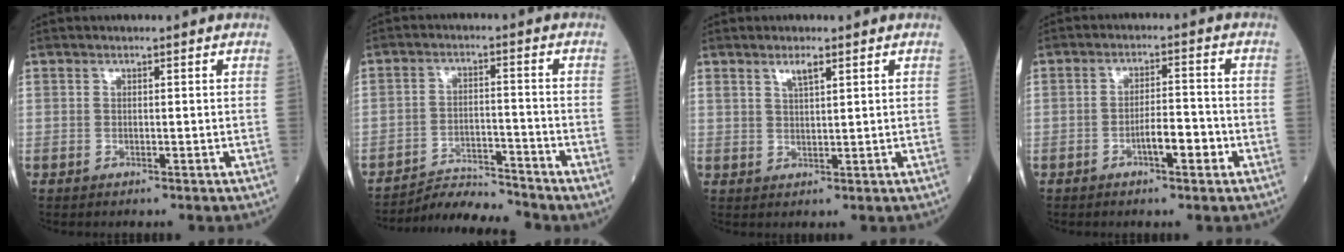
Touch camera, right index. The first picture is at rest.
{"total": 6.5, "force": [-6.4, -0.8, -0.1], "torque": [0.001, -0.003, -0.113]}
{"total": 2.3, "force": [1.5, 0.3, 1.8], "torque": [-0.036, 0.002, 0.030]}
{"total": 4.7, "force": [-2.1, 1.1, 4.1], "torque": [-0.064, 0.005, -0.037]}